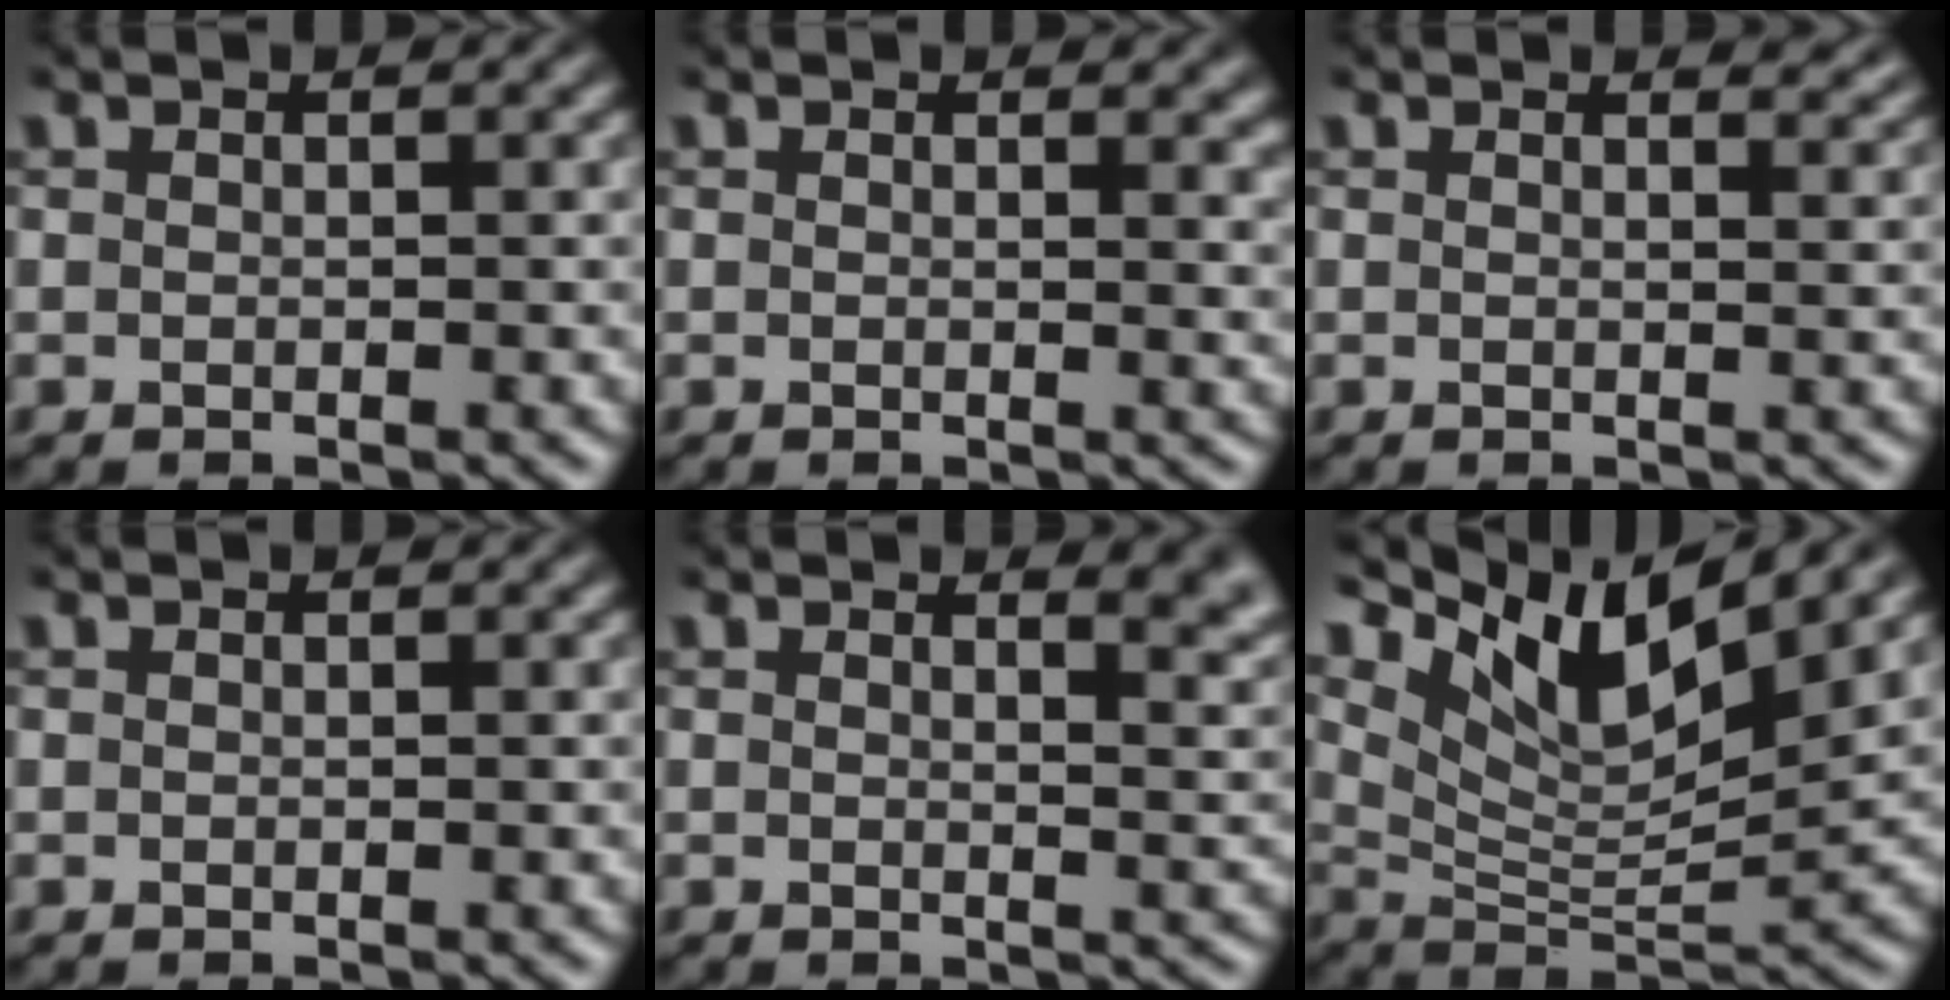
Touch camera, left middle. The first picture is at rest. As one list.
[{"total": 1.7, "force": [1.1, 0.7, 1.2], "torque": [-0.010, -0.003, 0.017]}, {"total": 1.8, "force": [1.6, 0.5, 0.6], "torque": [-0.004, -0.004, 0.018]}, {"total": 0.0}, {"total": 4.3, "force": [2.8, 1.6, 2.8], "torque": [-0.012, 0.007, 0.033]}, {"total": 9.4, "force": [5.8, 3.1, 6.7], "torque": [-0.121, -0.003, 0.110]}]